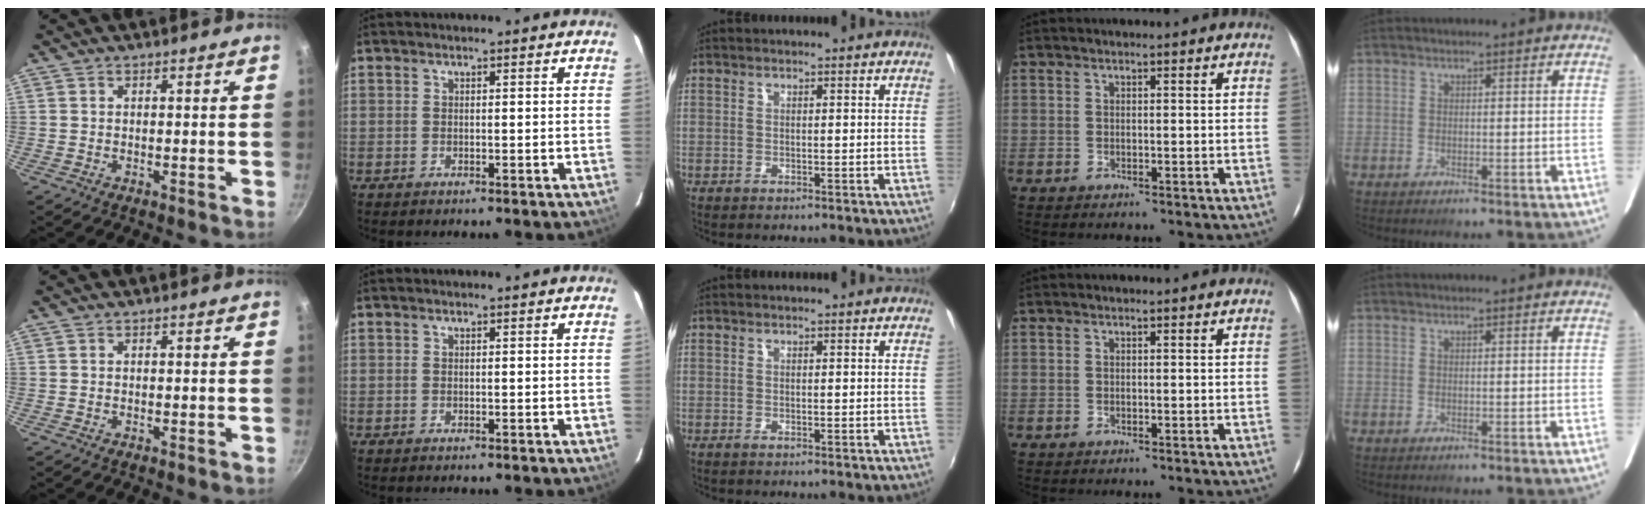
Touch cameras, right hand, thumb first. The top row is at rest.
{}